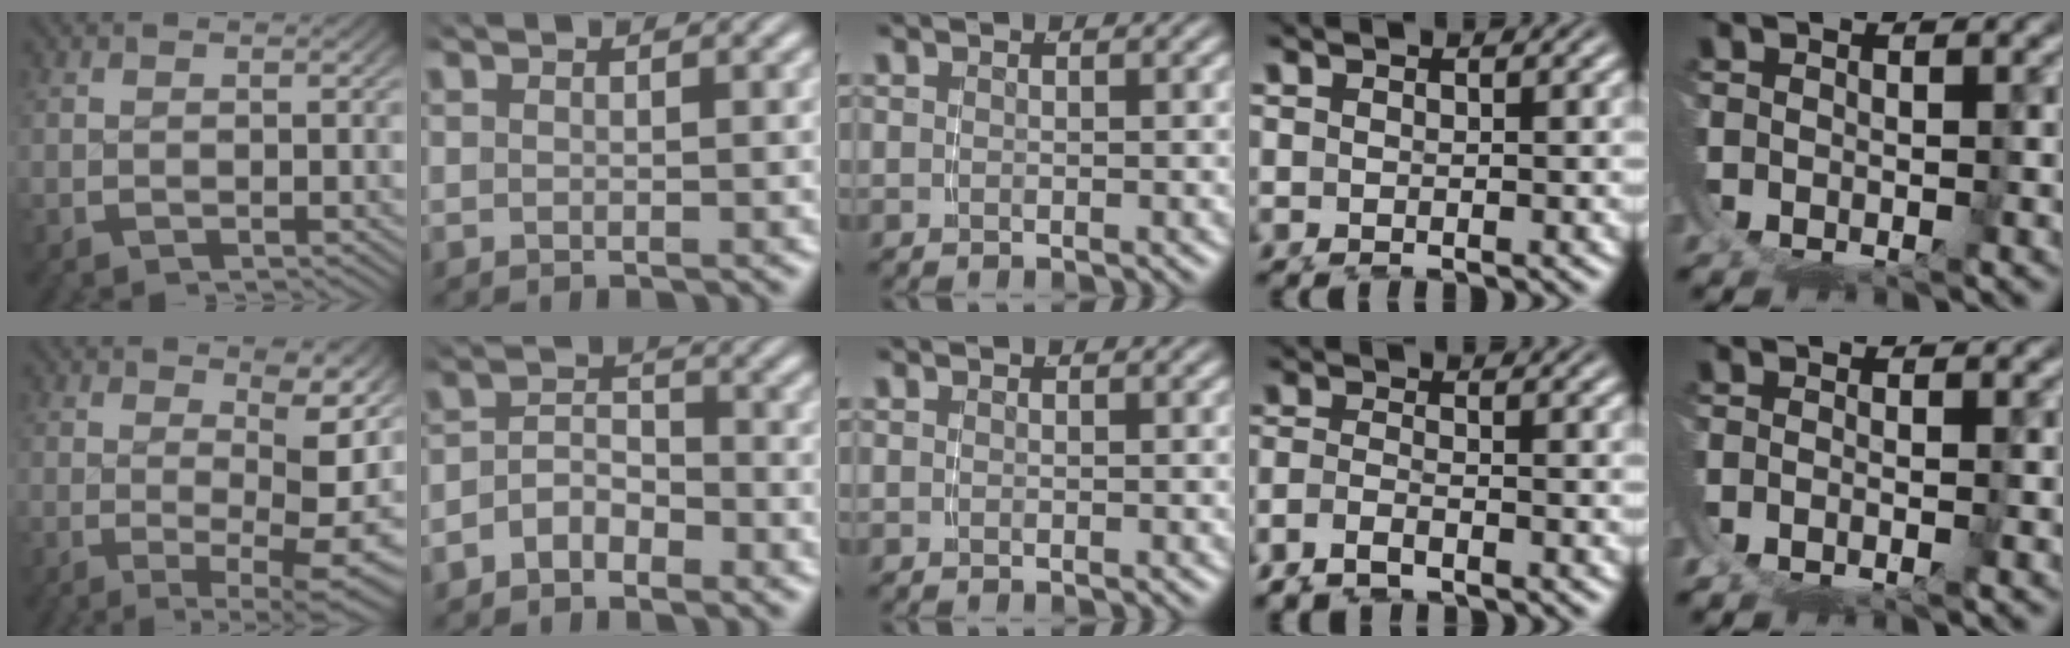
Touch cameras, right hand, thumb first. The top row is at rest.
{"thumb": {"total": 8.2, "force": [-1.3, 3.0, 7.6], "torque": [-0.108, -0.034, -0.006]}, "index": {"total": 4.2, "force": [-2.2, 3.1, 1.6], "torque": [-0.025, -0.003, -0.048]}, "ring": {"total": 3.8, "force": [-1.6, 3.2, 1.5], "torque": [-0.052, -0.017, -0.022]}, "little": {"total": 1.8, "force": [-1.2, 0.5, 1.3], "torque": [-0.028, -0.012, -0.013]}}